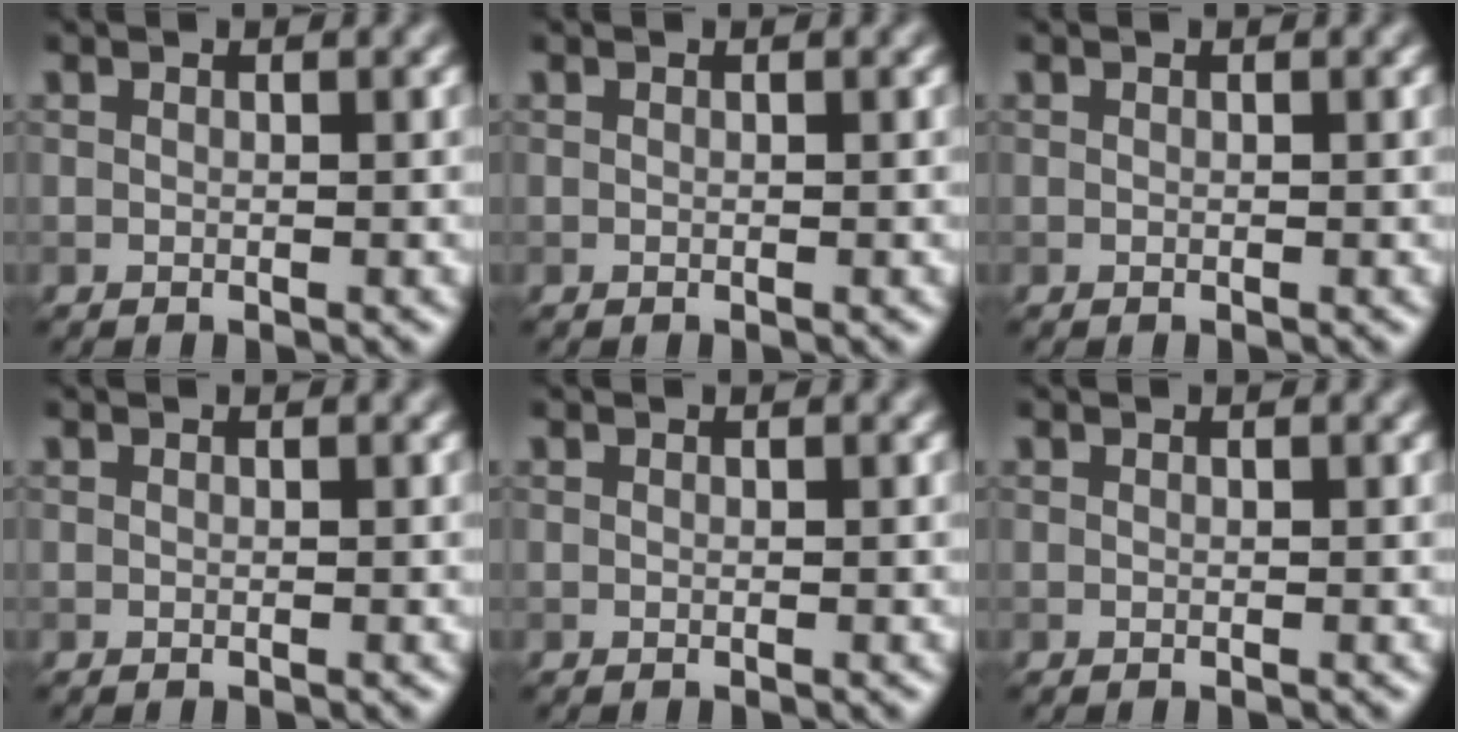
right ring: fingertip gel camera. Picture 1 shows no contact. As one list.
[{"total": 0.0}, {"total": 0.0}, {"total": 0.0}, {"total": 0.0}, {"total": 0.0}]